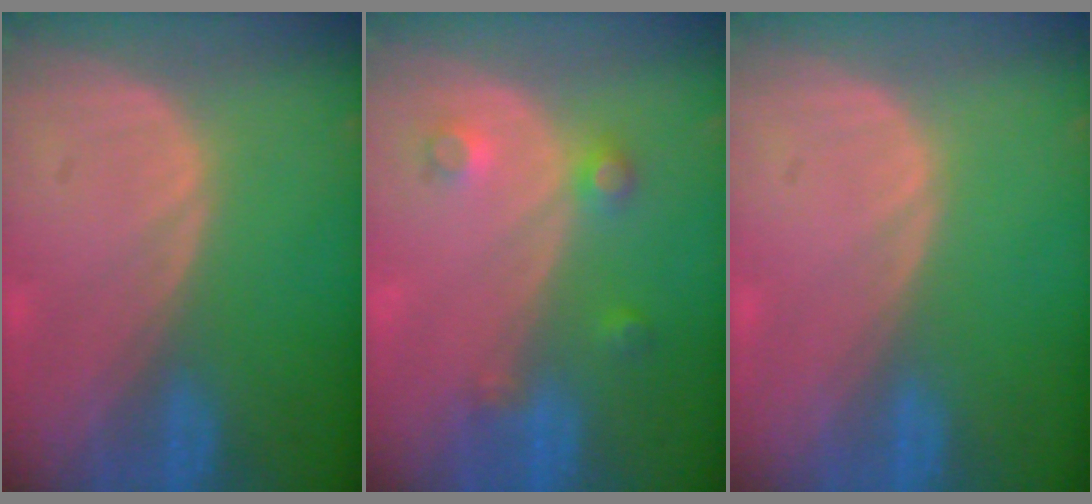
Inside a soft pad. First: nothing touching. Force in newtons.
{"total": 3.5, "press": 3.2, "slide": 1.6}
{"total": 0.0}